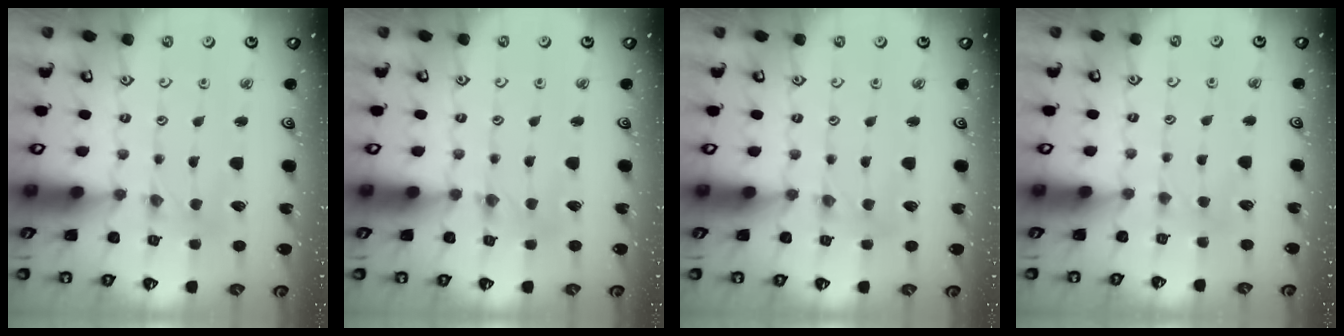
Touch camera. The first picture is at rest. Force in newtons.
{"total": 1.3, "press": 1.3, "slide": 0.3}
{"total": 1.7, "press": 1.7, "slide": 0.4}
{"total": 2.9, "press": 2.9, "slide": 0.3}